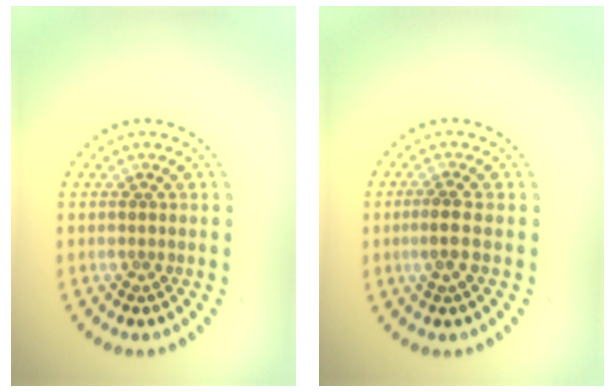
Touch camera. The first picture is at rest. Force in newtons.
{"total": 1.8, "press": 1.7, "slide": 0.8}